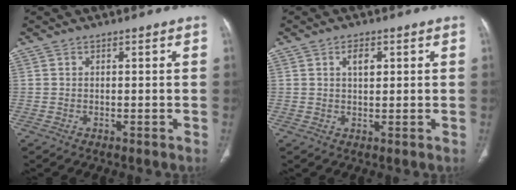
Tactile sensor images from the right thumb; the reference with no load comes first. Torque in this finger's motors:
{"motor_torque": [0.95, 2.24, 0.03, 0.21, 0.01]}